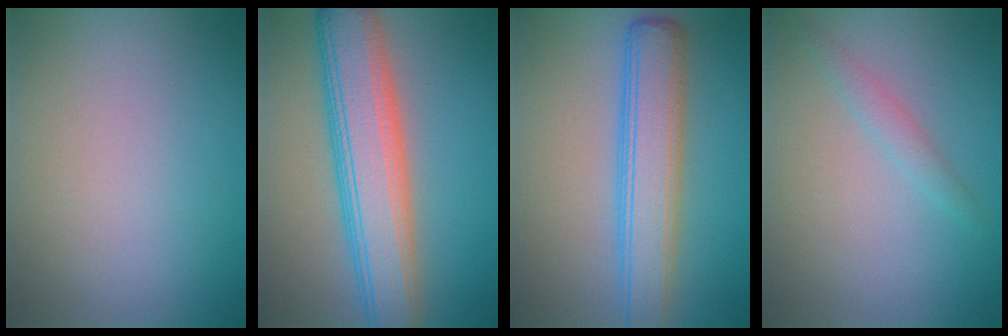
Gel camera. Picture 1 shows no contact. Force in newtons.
{"total": 8.2, "press": 8.2, "slide": 0.3}
{"total": 5.6, "press": 5.6, "slide": 0.1}
{"total": 1.1, "press": 1.1, "slide": 0.1}